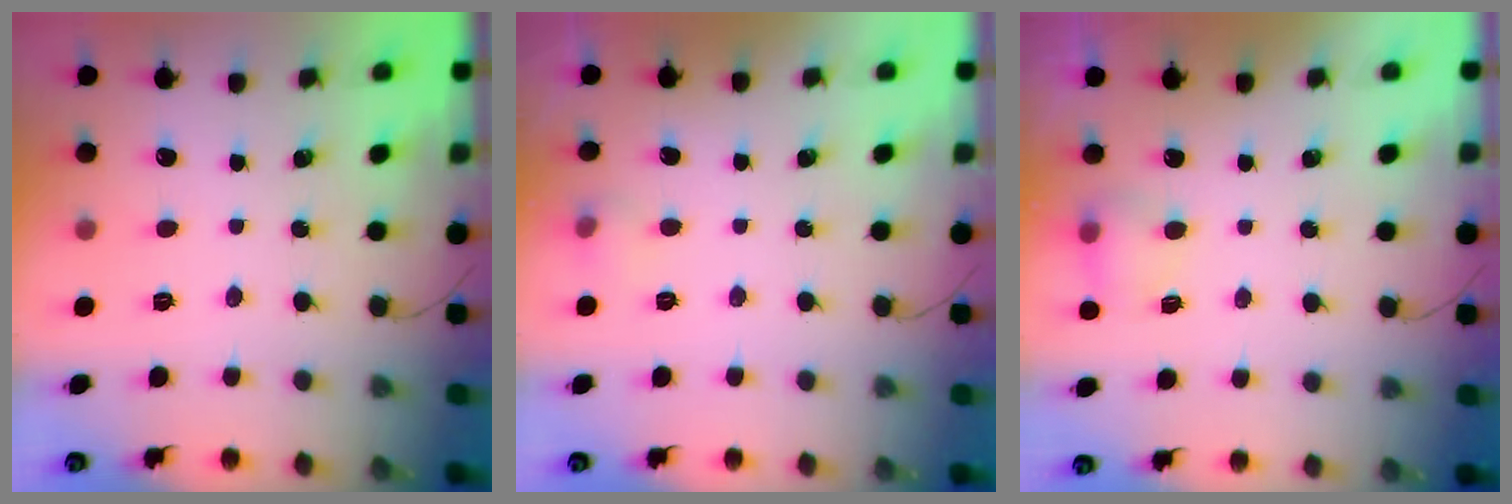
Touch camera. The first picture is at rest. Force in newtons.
{"total": 4.2, "press": 4.0, "slide": 1.1}
{"total": 5.7, "press": 5.5, "slide": 1.6}